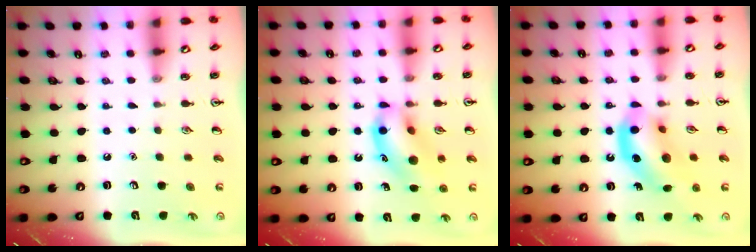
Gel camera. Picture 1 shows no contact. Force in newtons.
{"total": 13.9, "press": 13.7, "slide": 2.6}
{"total": 12.2, "press": 11.7, "slide": 3.4}